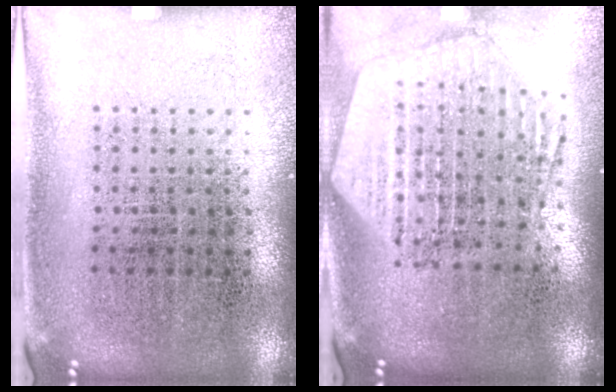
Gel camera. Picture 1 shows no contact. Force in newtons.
{"total": 2.6, "press": 2.1, "slide": 1.4}